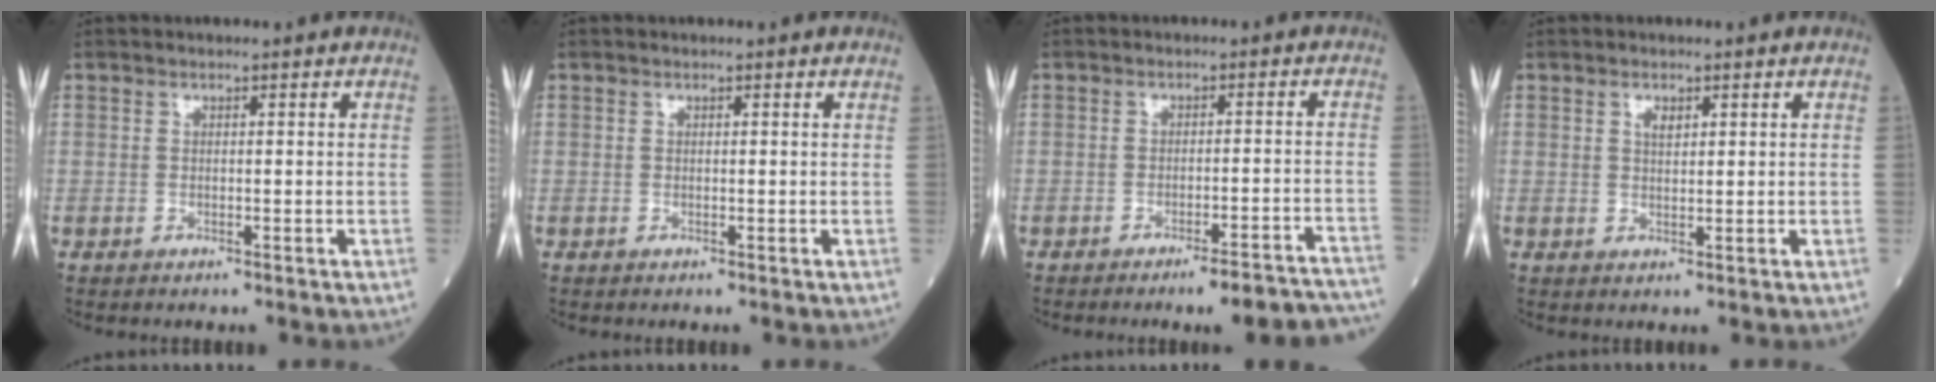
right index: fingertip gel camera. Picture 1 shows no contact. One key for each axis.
{"total": 0.0}
{"total": 9.7, "fx": -8.8, "fy": 0.6, "fz": 3.9, "tx": -0.025, "ty": 0.018, "tz": -0.108}
{"total": 1.6, "fx": 0.8, "fy": 0.7, "fz": 1.2, "tx": -0.021, "ty": 0.001, "tz": 0.015}